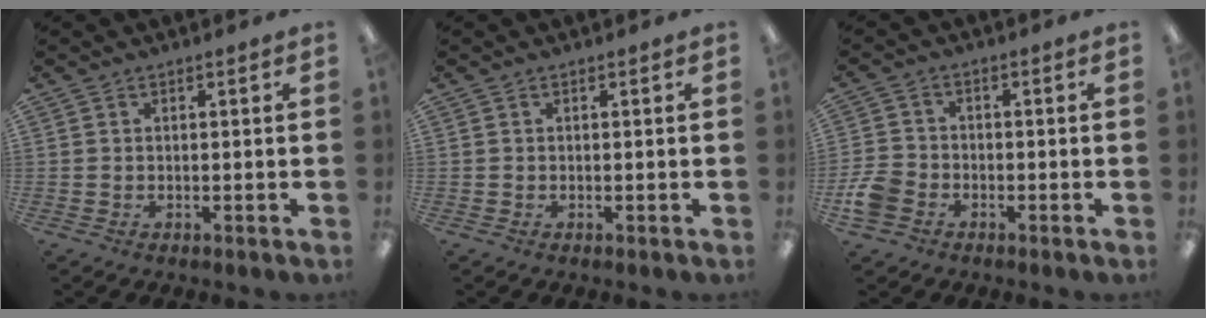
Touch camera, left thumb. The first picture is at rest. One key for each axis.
{"total": 0.0}
{"total": 6.1, "fx": -2.7, "fy": 4.6, "fz": 2.9, "tx": -0.060, "ty": 0.016, "tz": -0.049}